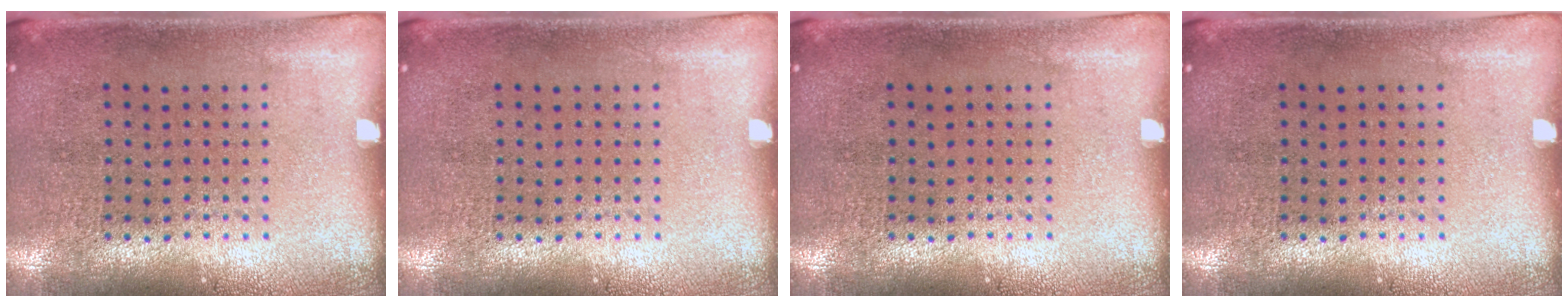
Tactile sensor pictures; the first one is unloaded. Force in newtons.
{"total": 0.0}
{"total": 0.0}
{"total": 0.0}